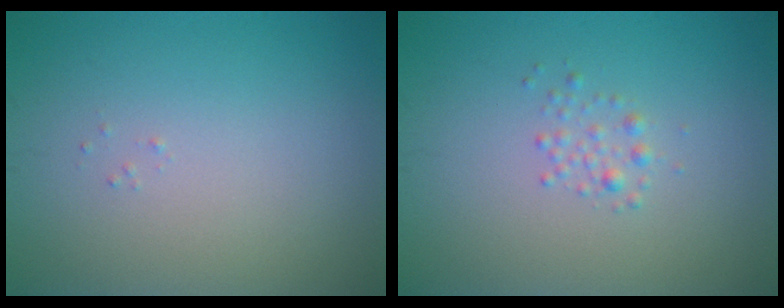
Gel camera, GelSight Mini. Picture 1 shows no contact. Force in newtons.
{"total": 1.1, "press": 1.1, "slide": 0.0}